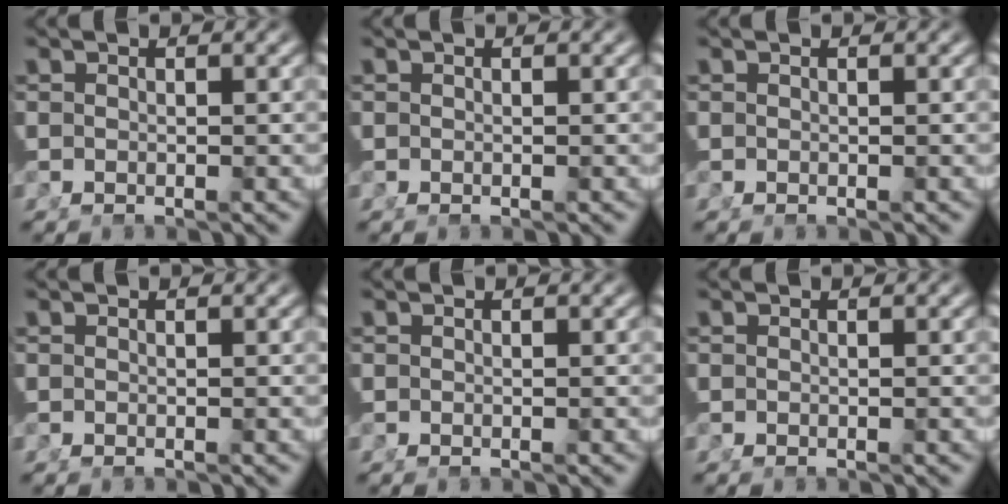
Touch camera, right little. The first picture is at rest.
{"total": 0.0}
{"total": 0.0}
{"total": 0.0}
{"total": 0.0}
{"total": 0.0}